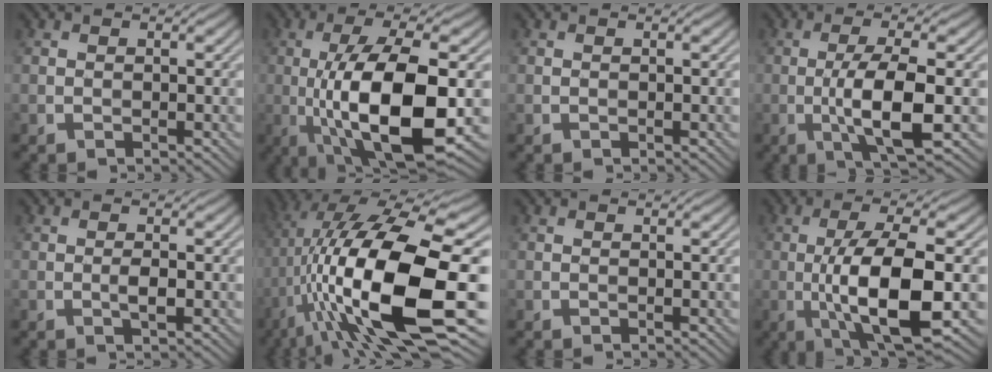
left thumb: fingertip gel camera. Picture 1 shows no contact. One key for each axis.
{"total": 14.6, "fx": -2.8, "fy": 4.8, "fz": 13.5, "tx": -0.241, "ty": -0.004, "tz": -0.048}
{"total": 0.0}
{"total": 7.7, "fx": -1.5, "fy": 1.7, "fz": 7.4, "tx": -0.134, "ty": 0.006, "tz": -0.030}
{"total": 1.5, "fx": -0.5, "fy": 0.3, "fz": 1.4, "tx": -0.027, "ty": 0.001, "tz": -0.012}
{"total": 20.2, "fx": -3.8, "fy": 7.1, "fz": 18.5, "tx": -0.344, "ty": 0.005, "tz": -0.067}
{"total": 0.0}
{"total": 11.9, "fx": -2.2, "fy": 3.5, "fz": 11.1, "tx": -0.197, "ty": -0.002, "tz": -0.041}